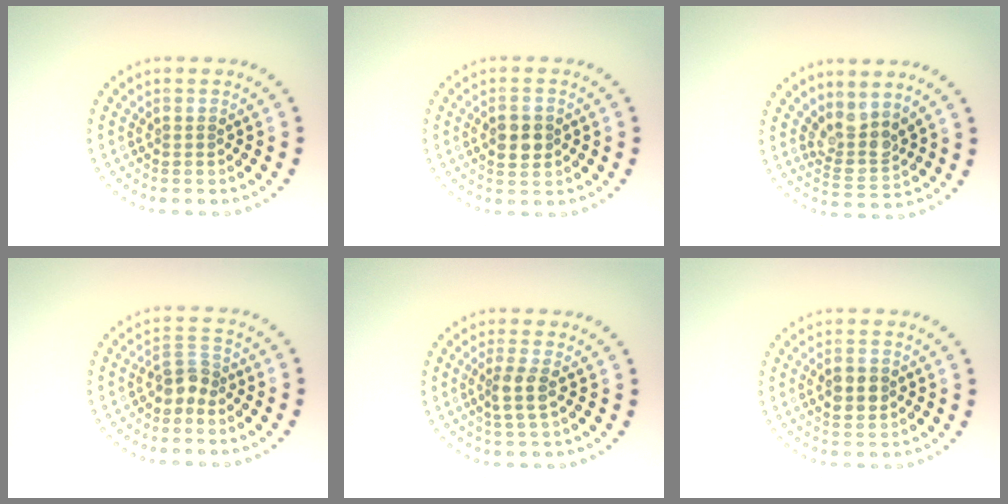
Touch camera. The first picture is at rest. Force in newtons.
{"total": 3.0, "press": 3.0, "slide": 0.1}
{"total": 3.1, "press": 2.3, "slide": 2.1}
{"total": 2.1, "press": 1.6, "slide": 1.4}
{"total": 2.1, "press": 1.8, "slide": 1.1}
{"total": 2.9, "press": 2.9, "slide": 0.0}